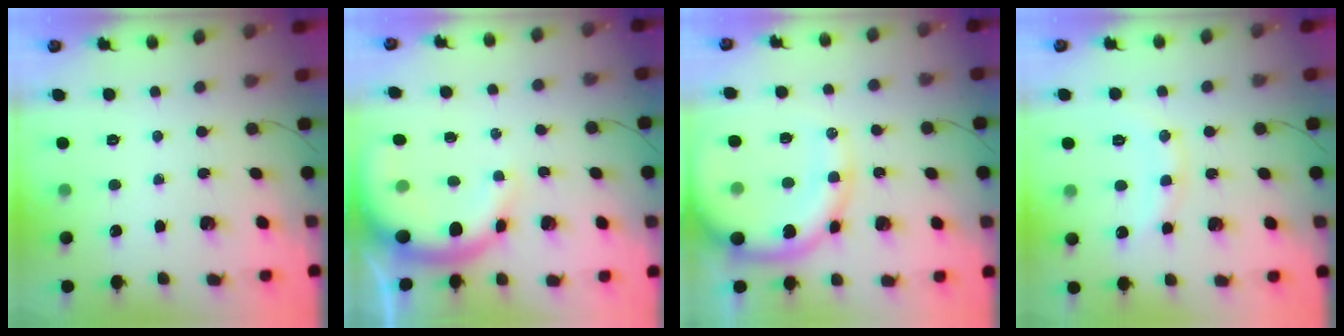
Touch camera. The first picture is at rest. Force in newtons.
{"total": 10.2, "press": 10.0, "slide": 2.1}
{"total": 16.1, "press": 15.7, "slide": 3.4}
{"total": 9.1, "press": 9.1, "slide": 0.7}